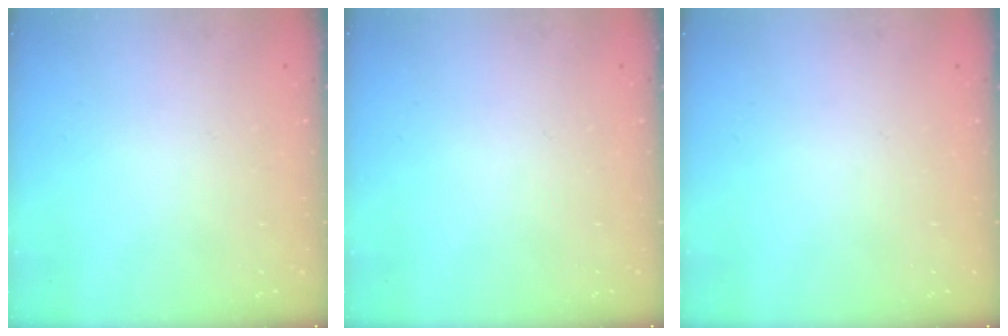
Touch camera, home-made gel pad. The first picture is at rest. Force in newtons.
{"total": 0.0}
{"total": 0.0}